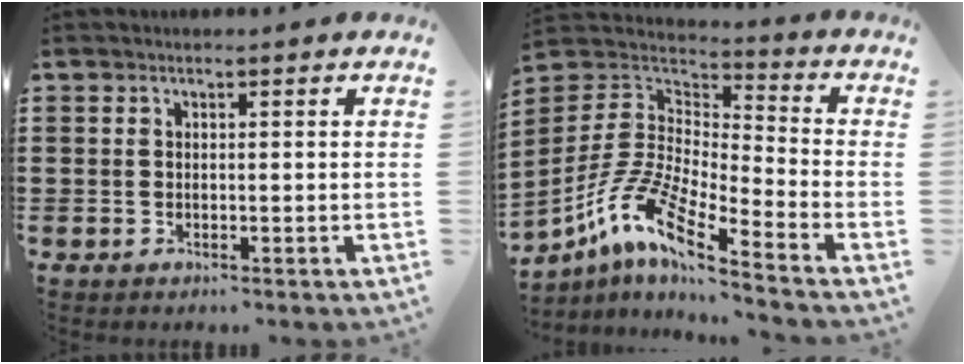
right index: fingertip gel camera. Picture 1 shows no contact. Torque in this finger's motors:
{"motor_torque": [2.00, 0.14, -0.90, -0.21]}